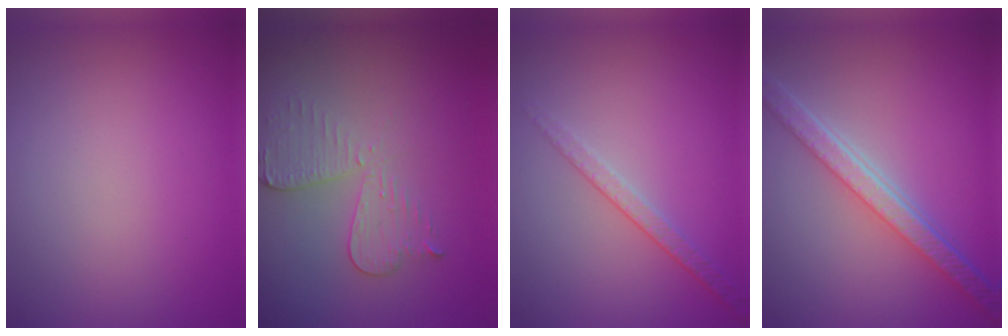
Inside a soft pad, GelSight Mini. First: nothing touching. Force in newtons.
{"total": 3.0, "press": 2.7, "slide": 1.2}
{"total": 1.9, "press": 1.4, "slide": 1.3}
{"total": 5.8, "press": 4.4, "slide": 3.8}